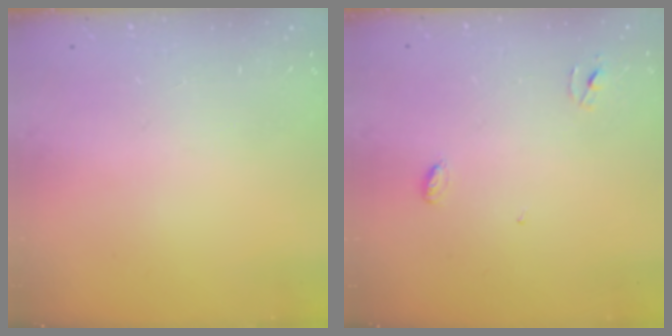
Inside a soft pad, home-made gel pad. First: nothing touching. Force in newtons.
{"total": 3.3, "press": 3.3, "slide": 0.3}